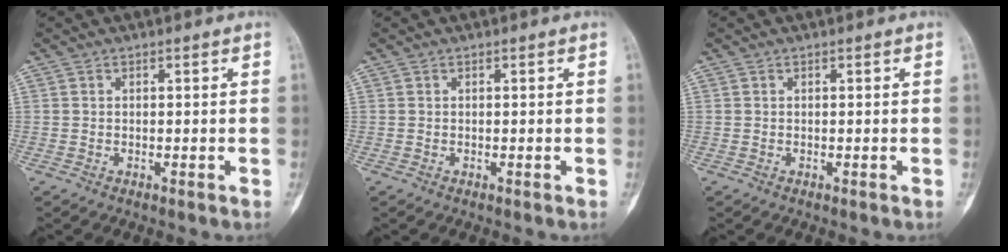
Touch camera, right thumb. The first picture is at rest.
{"total": 0.0}
{"total": 0.0}